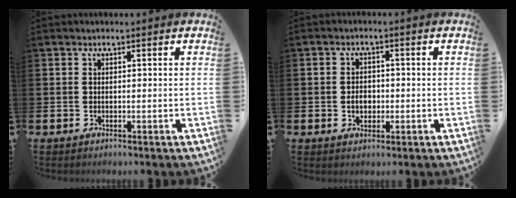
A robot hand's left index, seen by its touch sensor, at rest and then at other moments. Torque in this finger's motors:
{"motor_torque": [0.30, 0.08, 0.05, 0.04]}